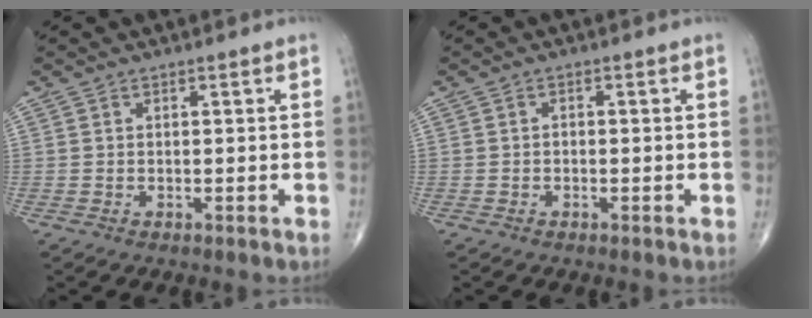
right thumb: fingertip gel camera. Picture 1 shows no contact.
{"total": 0.6, "force": [-0.3, 0.4, 0.4], "torque": [-0.003, 0.004, -0.008]}